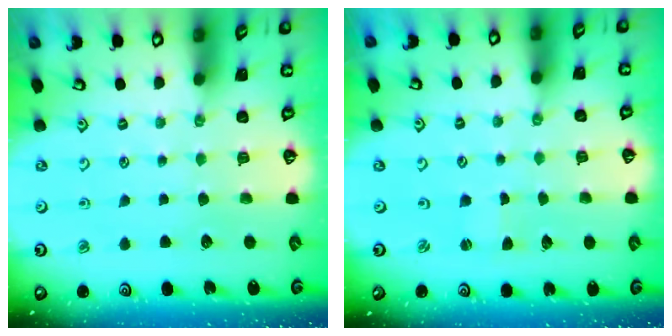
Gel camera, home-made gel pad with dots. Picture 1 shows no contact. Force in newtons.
{"total": 0.0}